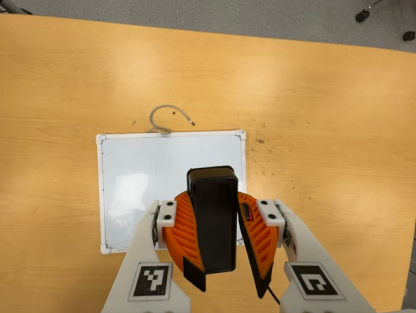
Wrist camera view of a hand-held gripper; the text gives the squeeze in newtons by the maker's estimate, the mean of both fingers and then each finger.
{"total": 11.0, "left": 10.7, "right": 11.3}